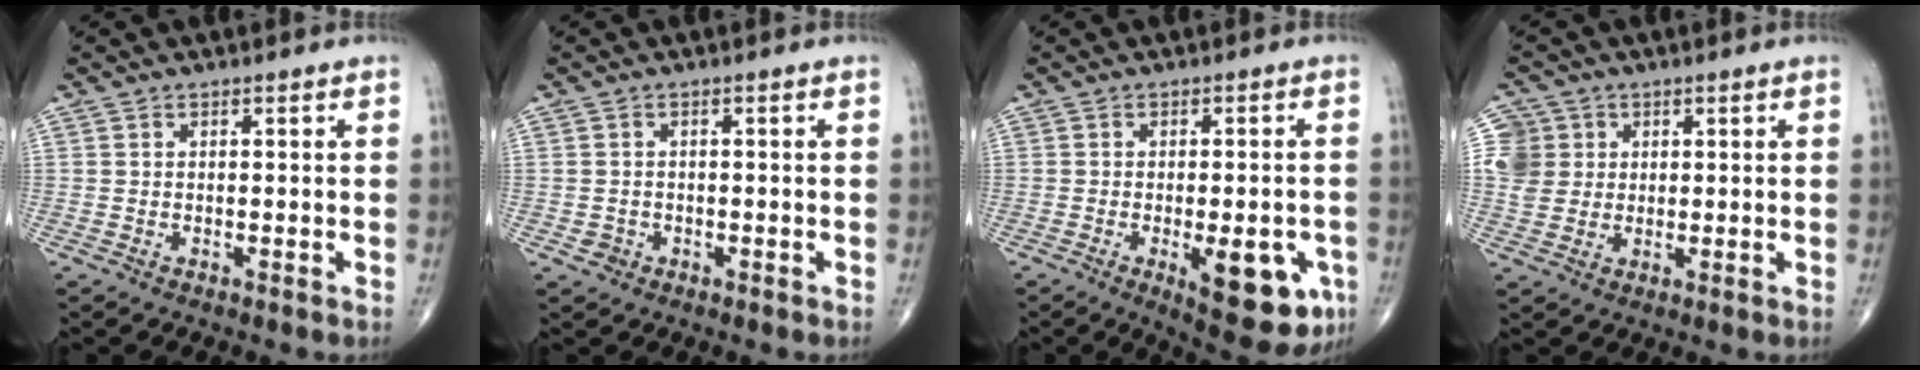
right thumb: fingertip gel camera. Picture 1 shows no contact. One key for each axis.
{"total": 1.5, "fx": -0.6, "fy": 1.3, "fz": 0.2, "tx": 0.002, "ty": 0.007, "tz": -0.009}
{"total": 12.9, "fx": -4.6, "fy": 5.0, "fz": 11.0, "tx": -0.119, "ty": 0.001, "tz": -0.047}
{"total": 6.4, "fx": 1.5, "fy": 6.0, "fz": 1.5, "tx": -0.008, "ty": 0.004, "tz": 0.028}